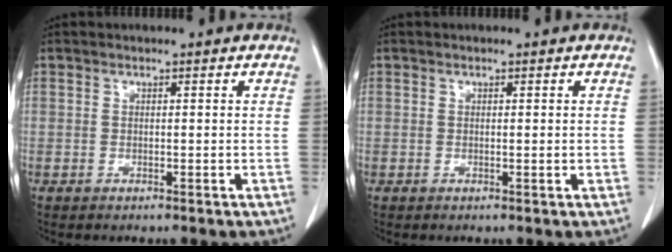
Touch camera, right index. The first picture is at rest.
{"total": 0.6, "force": [-0.1, 0.0, 0.6], "torque": [-0.010, -0.002, 0.000]}